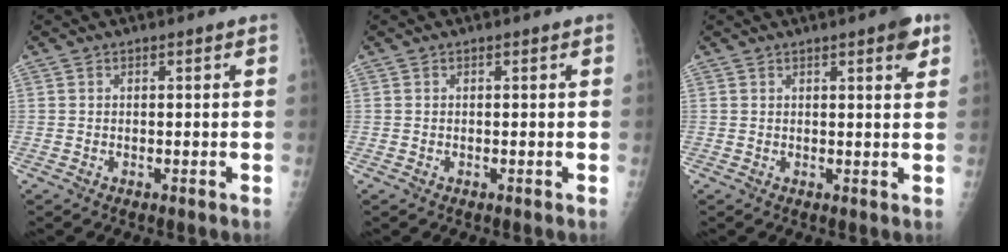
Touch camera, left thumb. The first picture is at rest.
{"total": 0.0}
{"total": 4.0, "force": [2.2, 0.9, 3.1], "torque": [-0.033, -0.008, 0.024]}